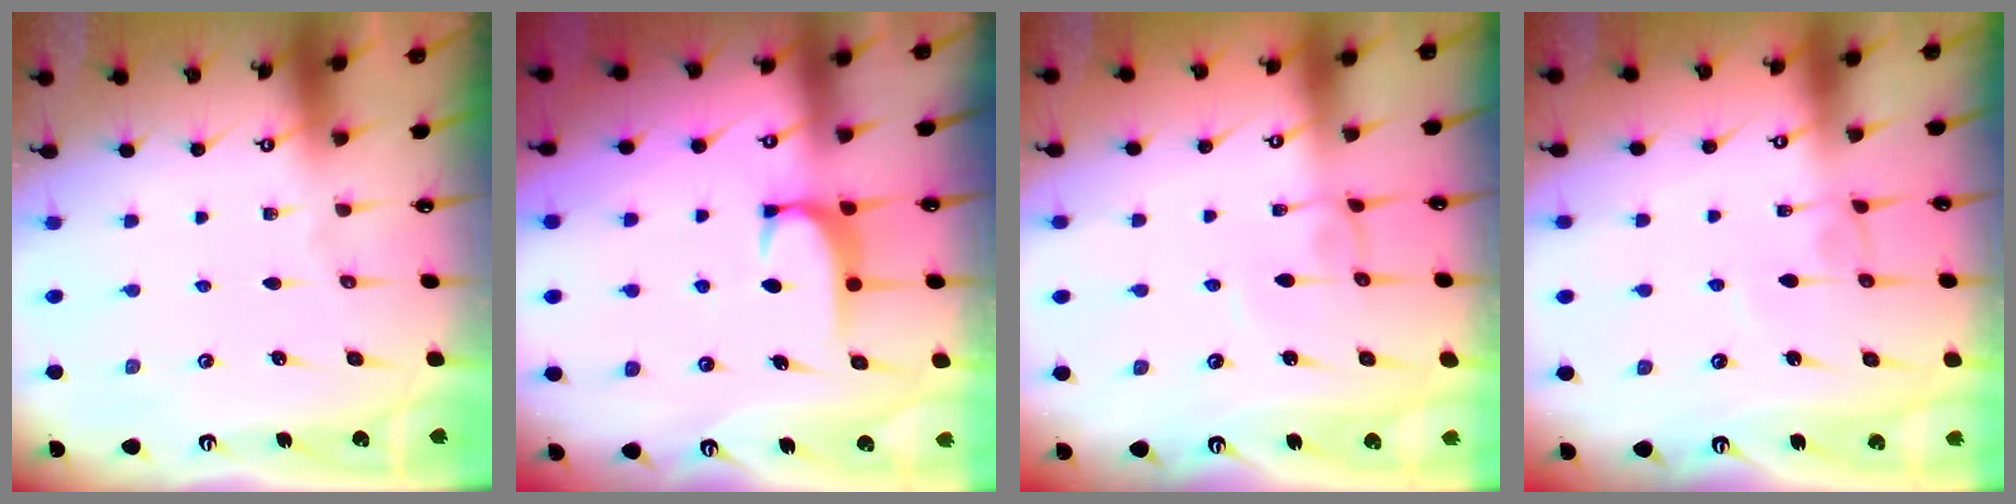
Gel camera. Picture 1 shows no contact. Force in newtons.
{"total": 1.9, "press": 1.8, "slide": 0.5}
{"total": 2.9, "press": 2.9, "slide": 0.2}
{"total": 2.8, "press": 2.8, "slide": 0.1}